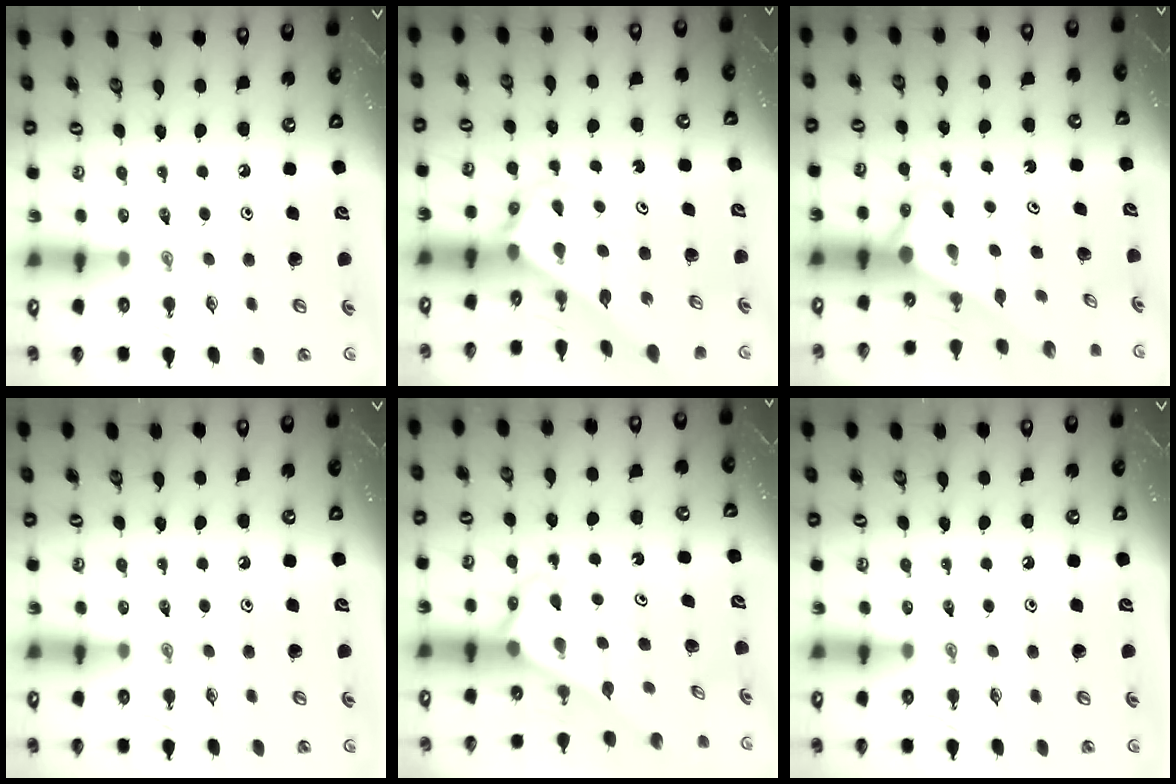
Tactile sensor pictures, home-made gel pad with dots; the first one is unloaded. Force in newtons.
{"total": 2.6, "press": 2.6, "slide": 0.2}
{"total": 2.8, "press": 2.8, "slide": 0.0}
{"total": 0.0}
{"total": 2.6, "press": 2.6, "slide": 0.1}
{"total": 0.0}